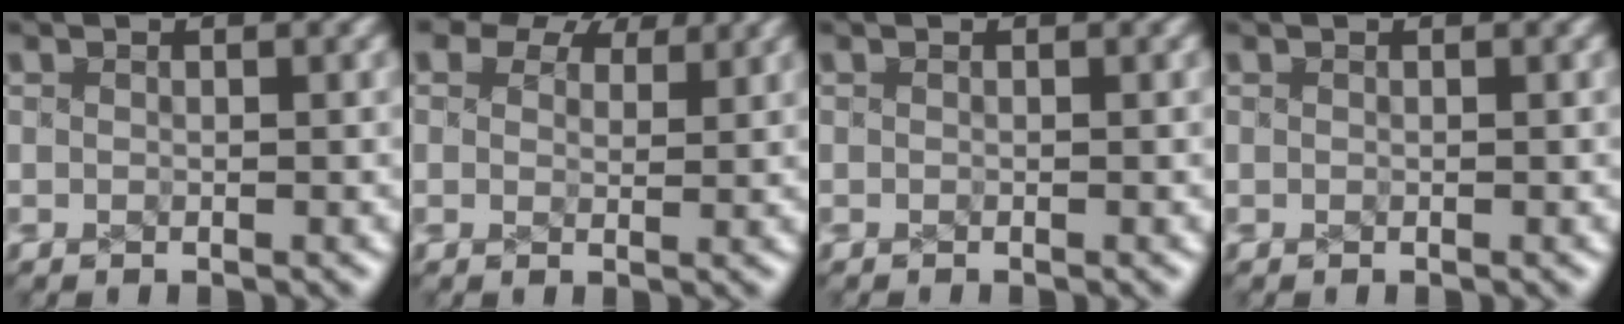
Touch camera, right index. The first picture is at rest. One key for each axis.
{"total": 6.8, "fx": 3.5, "fy": 5.0, "fz": 3.2, "tx": -0.070, "ty": 0.007, "tz": 0.042}
{"total": 0.0}
{"total": 0.0}